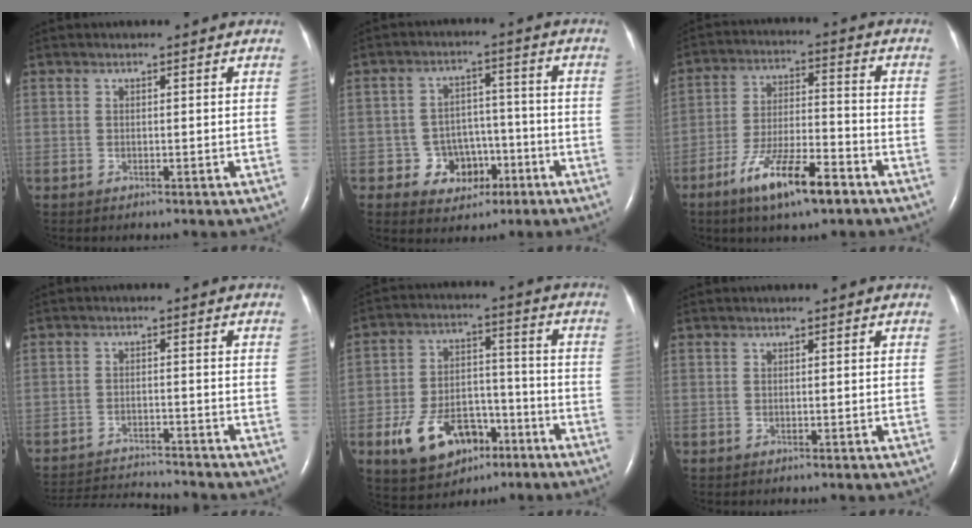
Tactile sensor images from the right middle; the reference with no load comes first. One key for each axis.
{"total": 6.5, "fx": -2.6, "fy": 5.7, "fz": 1.7, "tx": -0.012, "ty": 0.021, "tz": -0.030}
{"total": 11.6, "fx": -7.2, "fy": 2.3, "fz": 8.8, "tx": -0.160, "ty": -0.009, "tz": -0.125}
{"total": 10.8, "fx": -10.6, "fy": -0.1, "fz": 1.9, "tx": -0.036, "ty": -0.006, "tz": -0.166}
{"total": 13.1, "fx": -6.5, "fy": 7.7, "fz": 8.3, "tx": -0.155, "ty": 0.012, "tz": -0.100}
{"total": 0.0}